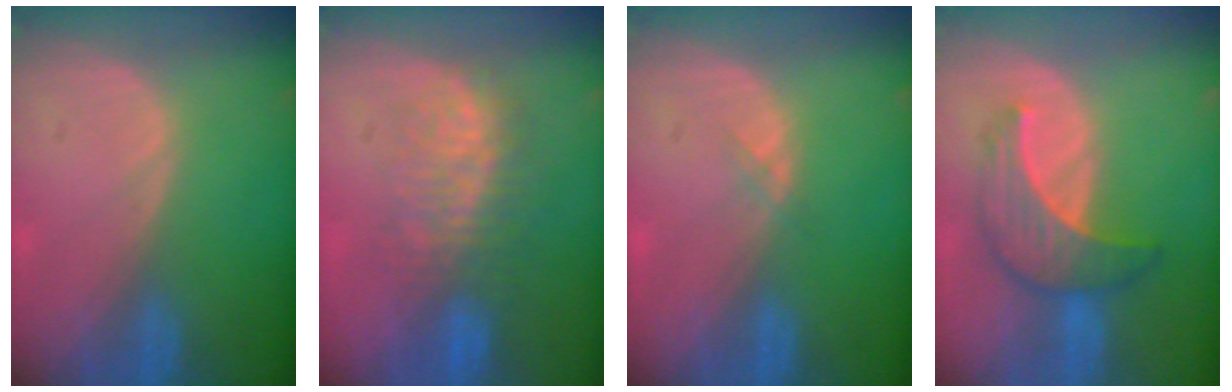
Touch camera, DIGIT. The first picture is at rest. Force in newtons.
{"total": 7.9, "press": 7.6, "slide": 2.1}
{"total": 0.6, "press": 0.6, "slide": 0.1}
{"total": 6.9, "press": 6.8, "slide": 1.0}